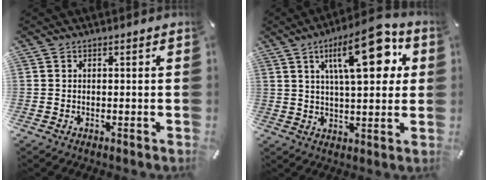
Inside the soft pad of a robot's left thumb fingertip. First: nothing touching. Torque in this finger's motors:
{"motor_torque": [0.92, 2.23, 1.95, -0.82, 0.24]}